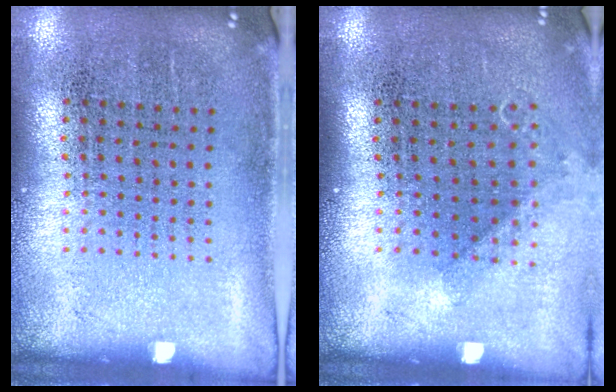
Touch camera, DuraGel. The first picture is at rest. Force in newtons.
{"total": 0.9, "press": 0.8, "slide": 0.3}